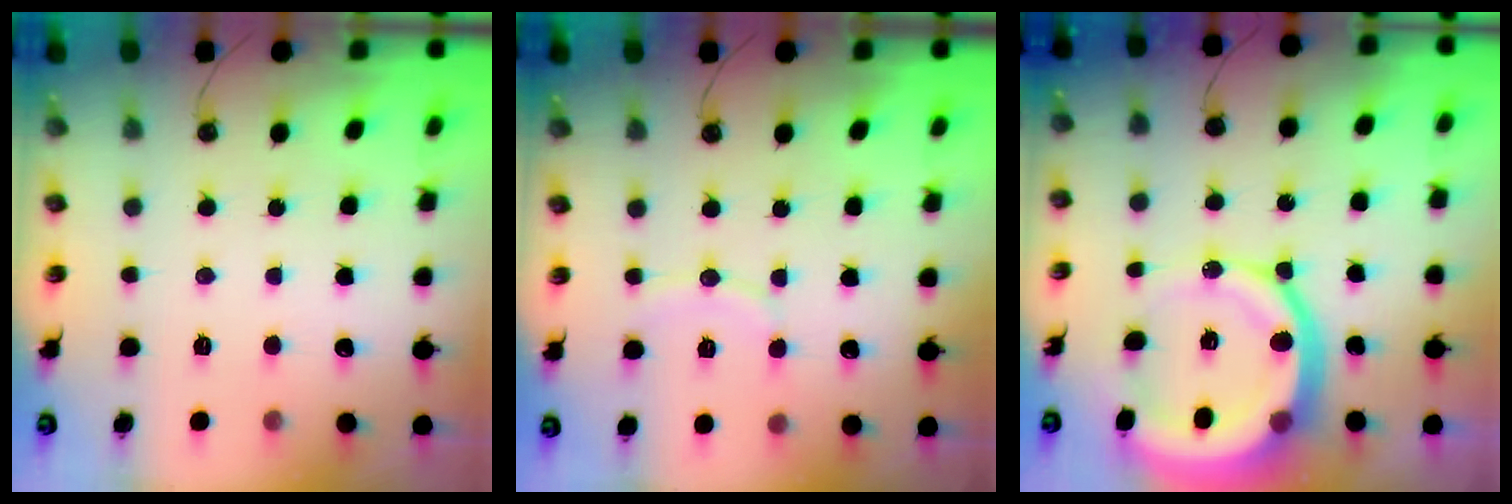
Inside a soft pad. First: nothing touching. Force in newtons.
{"total": 6.1, "press": 6.1, "slide": 0.7}
{"total": 17.4, "press": 17.3, "slide": 2.3}